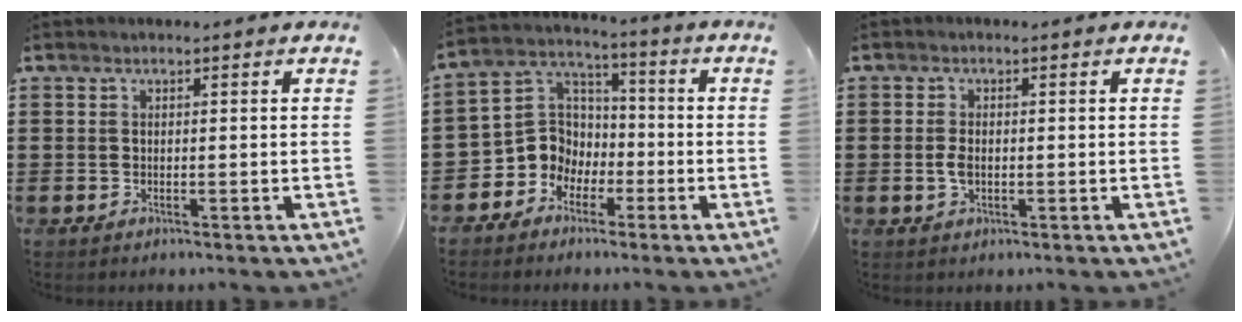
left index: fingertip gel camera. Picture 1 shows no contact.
{"total": 8.4, "force": [-3.0, 7.4, 2.5], "torque": [-0.094, 0.008, -0.064]}
{"total": 2.5, "force": [-0.2, 1.2, 2.2], "torque": [-0.058, -0.004, -0.008]}